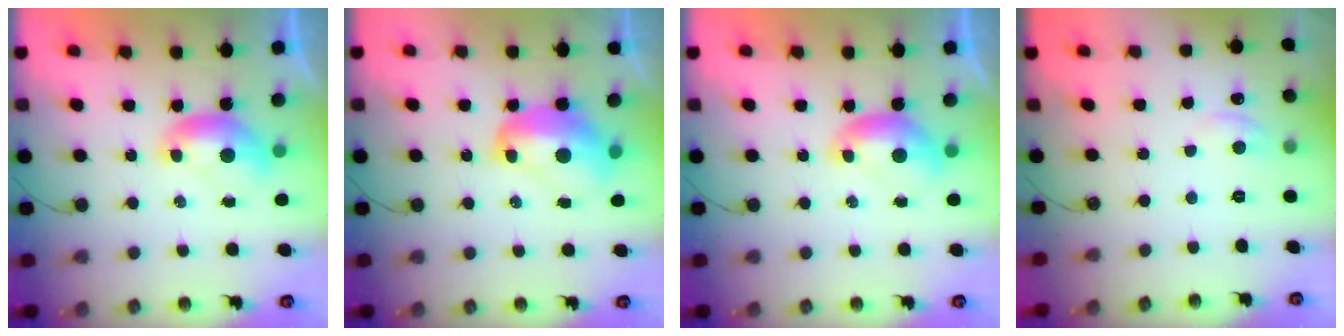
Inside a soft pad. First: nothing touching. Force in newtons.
{"total": 4.4, "press": 4.4, "slide": 0.5}
{"total": 0.0}
{"total": 0.7, "press": 0.5, "slide": 0.6}